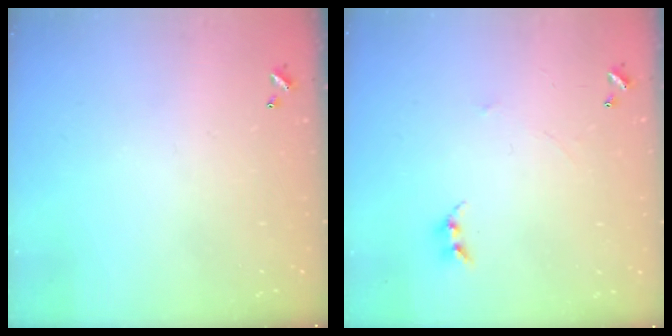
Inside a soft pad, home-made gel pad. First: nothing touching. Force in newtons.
{"total": 1.0, "press": 0.9, "slide": 0.4}